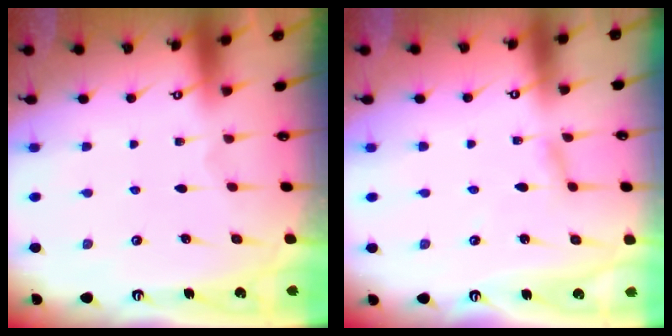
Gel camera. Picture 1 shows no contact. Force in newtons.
{"total": 2.5, "press": 2.5, "slide": 0.1}